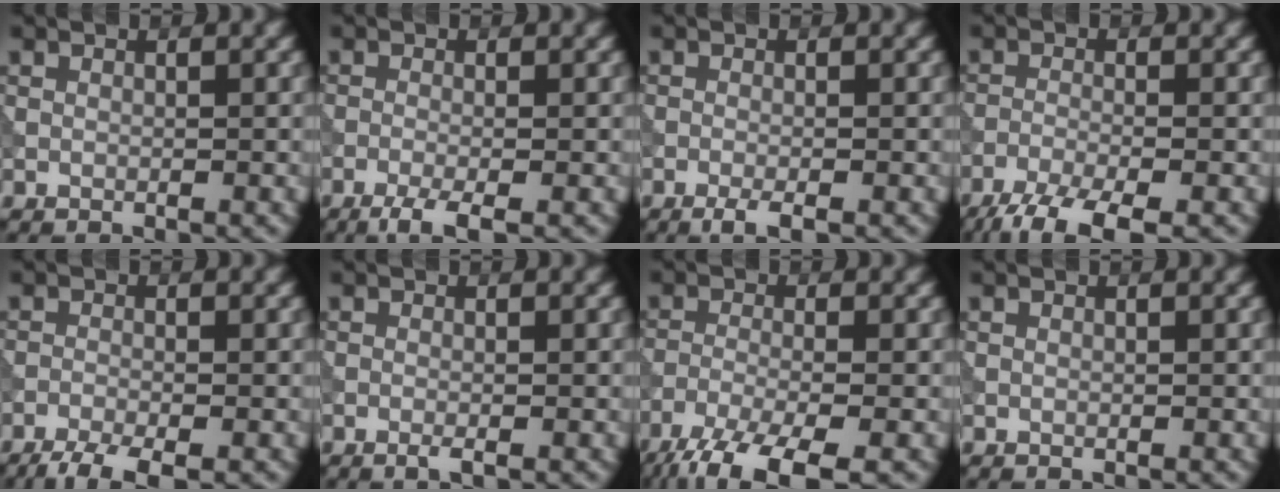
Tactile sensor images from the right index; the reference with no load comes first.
{"total": 3.0, "force": [-1.8, 0.6, 2.3], "torque": [-0.044, -0.004, -0.044]}
{"total": 1.9, "force": [-1.1, 0.3, 1.6], "torque": [-0.028, -0.002, -0.024]}
{"total": 5.8, "force": [-4.4, 1.1, 3.6], "torque": [-0.068, -0.014, -0.091]}
{"total": 3.7, "force": [-2.8, 0.6, 2.3], "torque": [-0.043, -0.007, -0.059]}
{"total": 1.0, "force": [-0.5, 0.1, 0.9], "torque": [-0.016, -0.004, -0.012]}
{"total": 7.4, "force": [-5.3, 1.6, 5.0], "torque": [-0.091, -0.014, -0.109]}
{"total": 0.0}